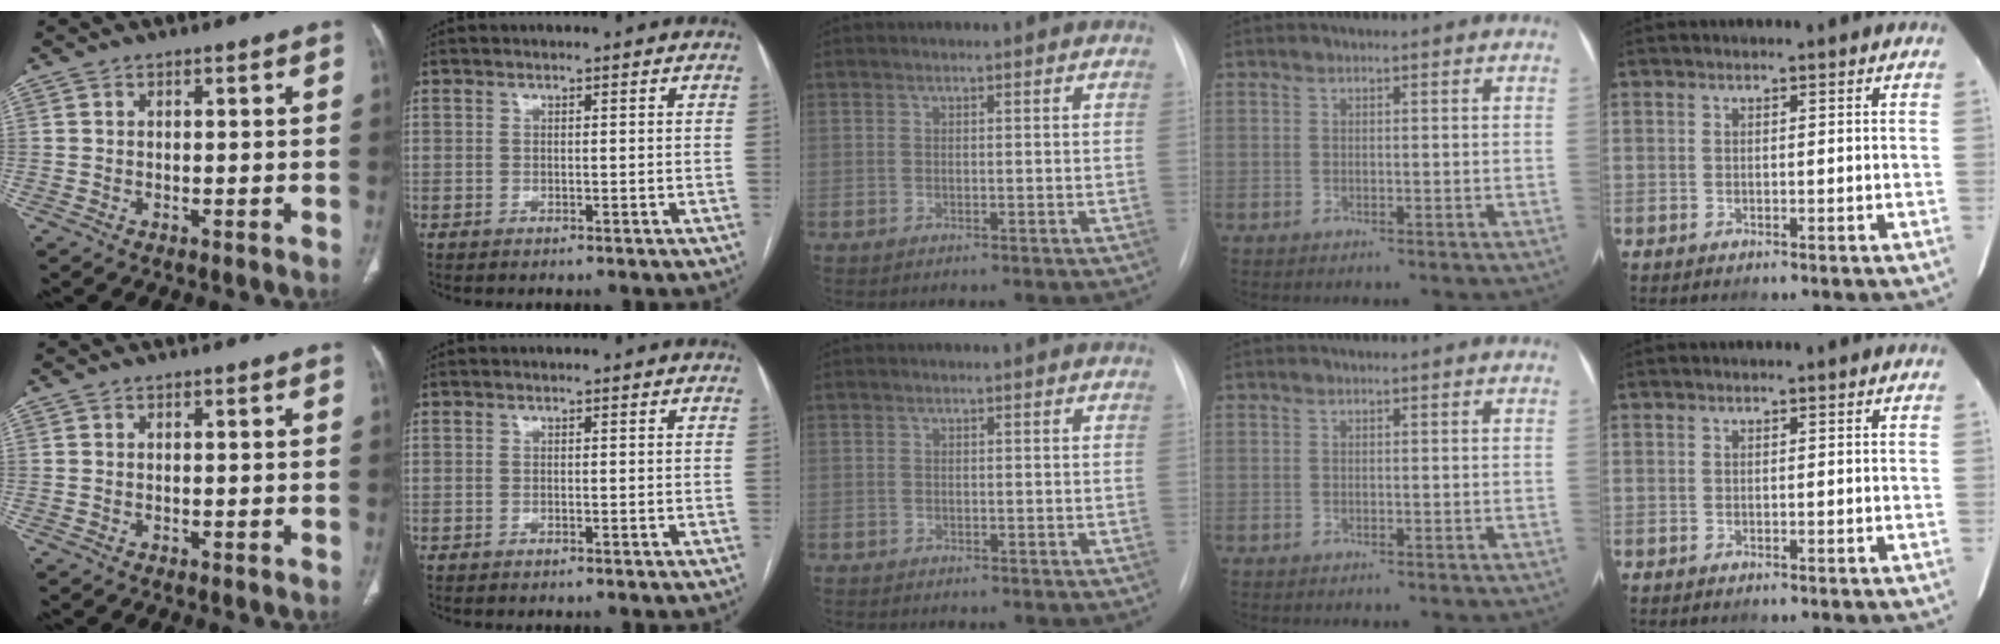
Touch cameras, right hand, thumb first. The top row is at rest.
{"middle": {"total": 1.5, "force": [-1.3, 0.7, 0.5], "torque": [-0.008, 0.002, -0.017]}}